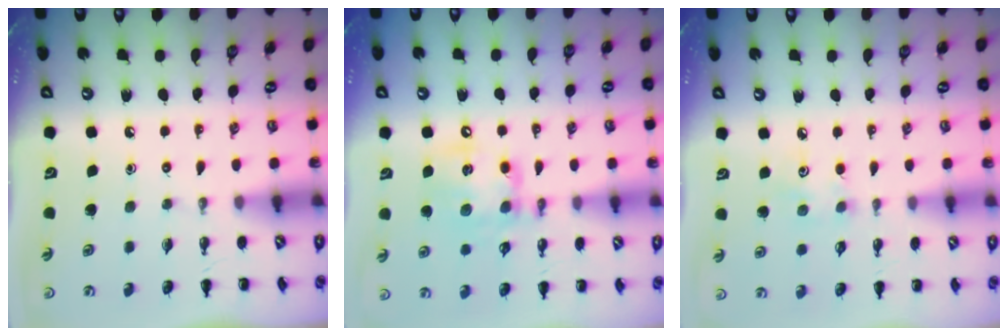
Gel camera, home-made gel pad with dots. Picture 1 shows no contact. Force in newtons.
{"total": 14.1, "press": 13.8, "slide": 2.6}
{"total": 3.3, "press": 3.2, "slide": 0.8}